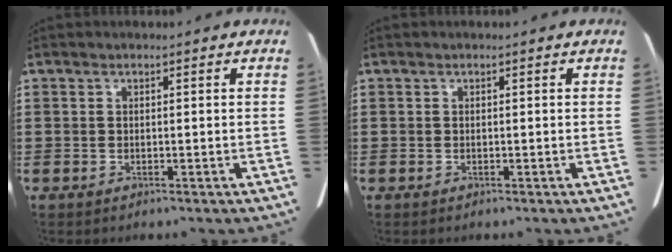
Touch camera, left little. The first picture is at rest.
{"total": 0.0}